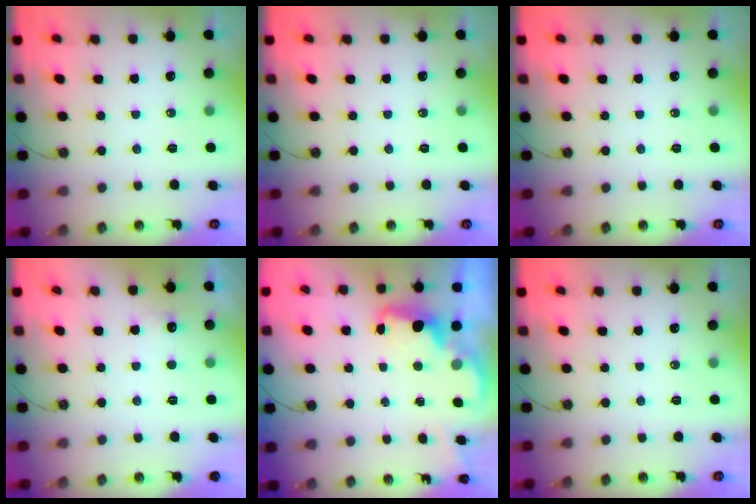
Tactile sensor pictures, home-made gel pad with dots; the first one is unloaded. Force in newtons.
{"total": 0.0}
{"total": 0.0}
{"total": 4.8, "press": 4.7, "slide": 1.1}
{"total": 2.5, "press": 2.5, "slide": 0.5}
{"total": 0.0}